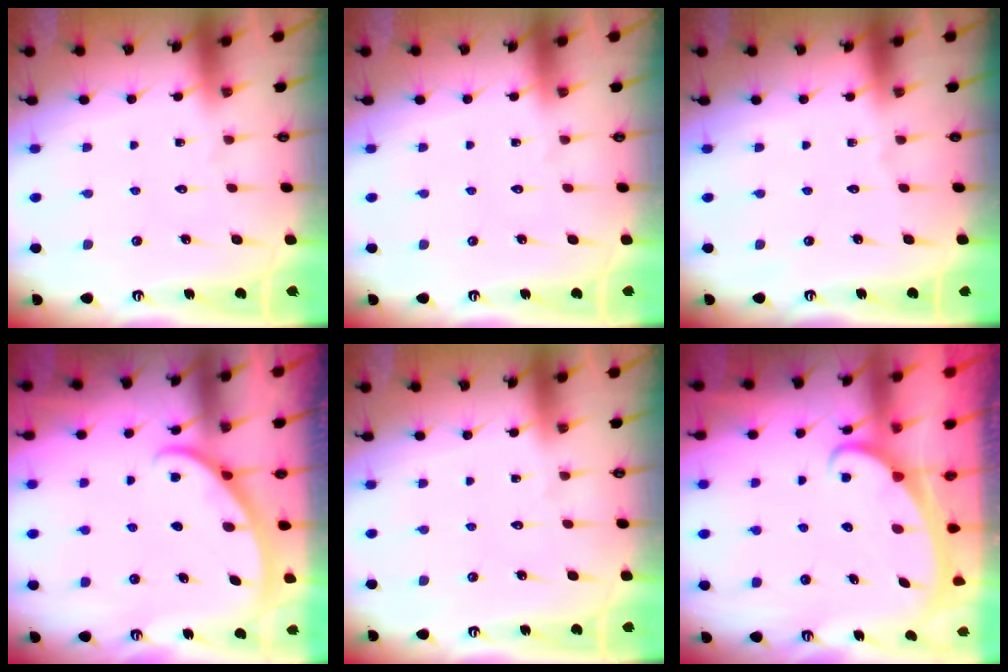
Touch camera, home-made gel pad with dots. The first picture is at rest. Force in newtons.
{"total": 0.0}
{"total": 0.0}
{"total": 3.8, "press": 3.8, "slide": 0.4}
{"total": 0.0}
{"total": 2.2, "press": 2.2, "slide": 0.4}